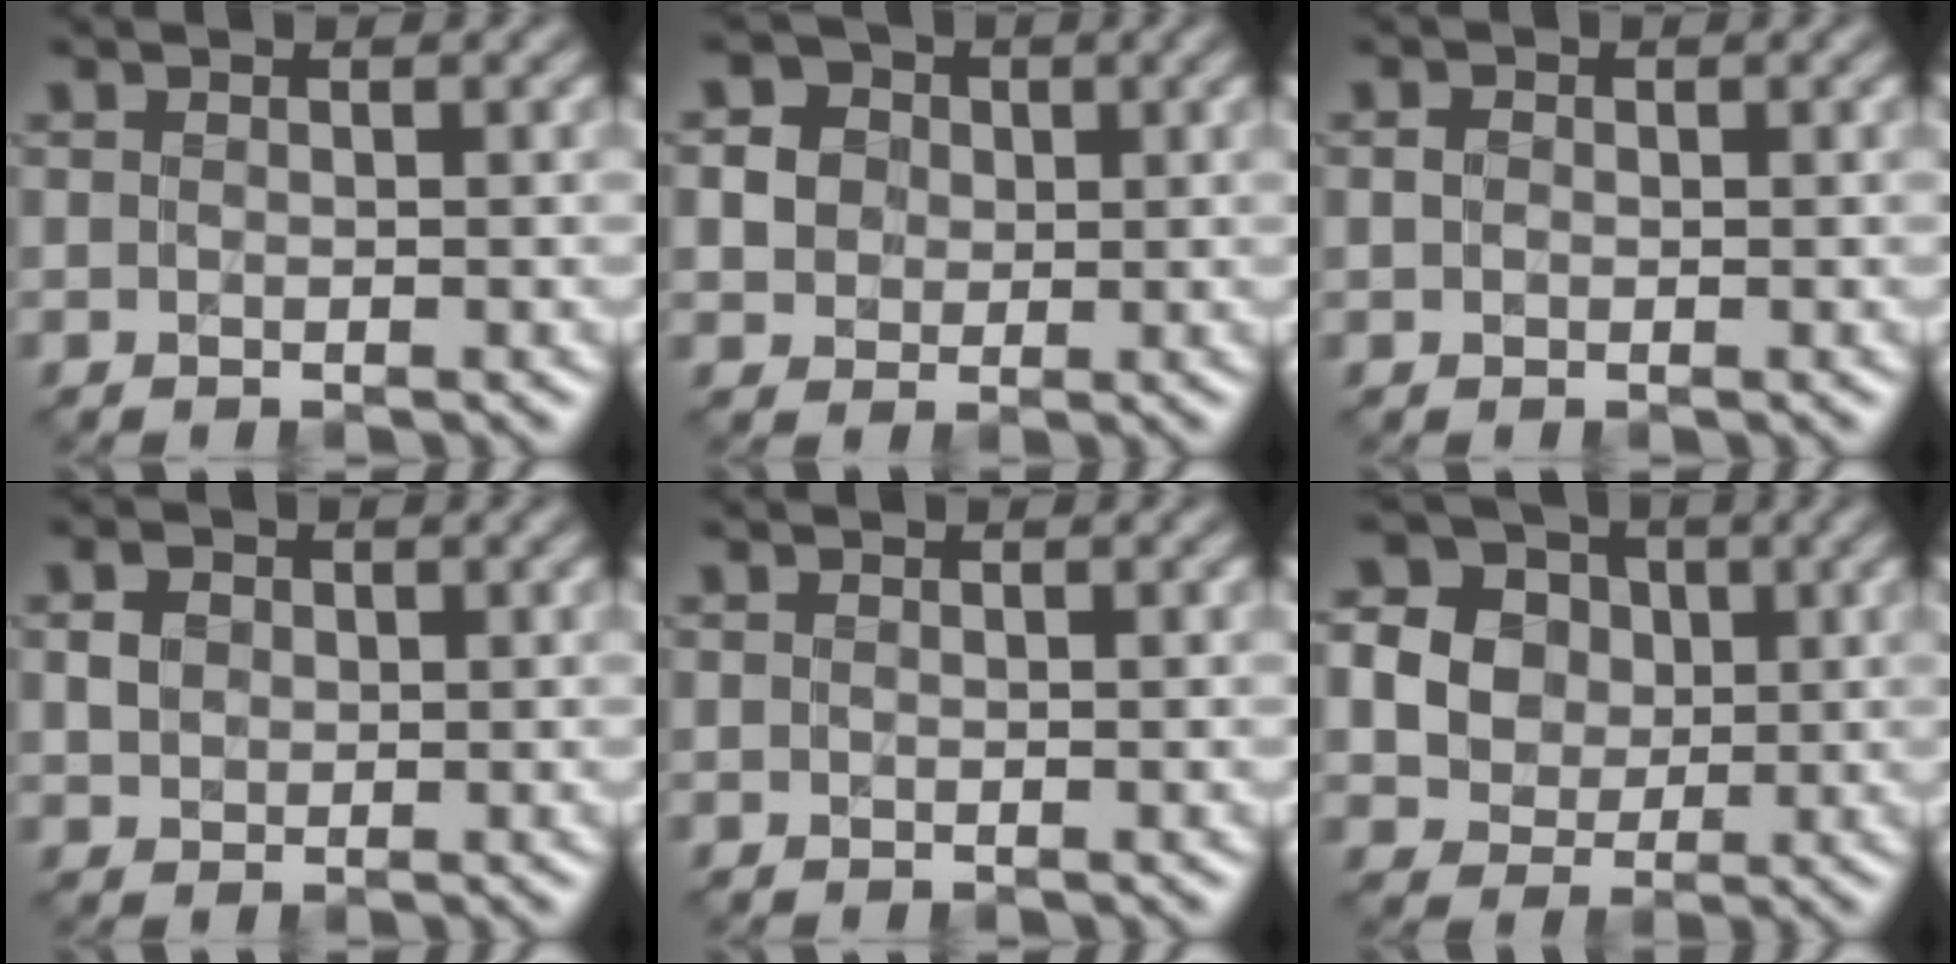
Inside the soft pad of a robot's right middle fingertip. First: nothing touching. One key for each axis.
{"total": 4.7, "fx": 1.3, "fy": 4.1, "fz": 1.9, "tx": -0.039, "ty": 0.017, "tz": 0.021}
{"total": 0.9, "fx": 0.1, "fy": 0.7, "fz": 0.4, "tx": -0.009, "ty": 0.000, "tz": -0.001}
{"total": 1.8, "fx": 0.3, "fy": 1.5, "fz": 0.9, "tx": -0.019, "ty": 0.001, "tz": 0.006}
{"total": 0.0}
{"total": 10.5, "fx": 2.8, "fy": 9.1, "fz": 4.4, "tx": -0.116, "ty": 0.027, "tz": 0.048}